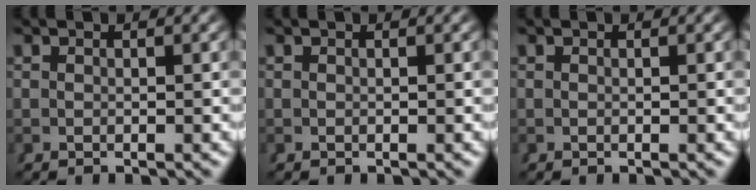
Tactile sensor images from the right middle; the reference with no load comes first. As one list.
[{"total": 0.0}, {"total": 0.0}]